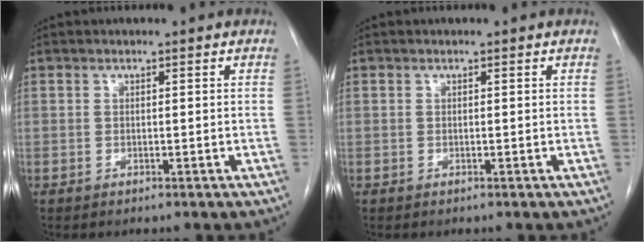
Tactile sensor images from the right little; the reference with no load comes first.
{"total": 0.0}